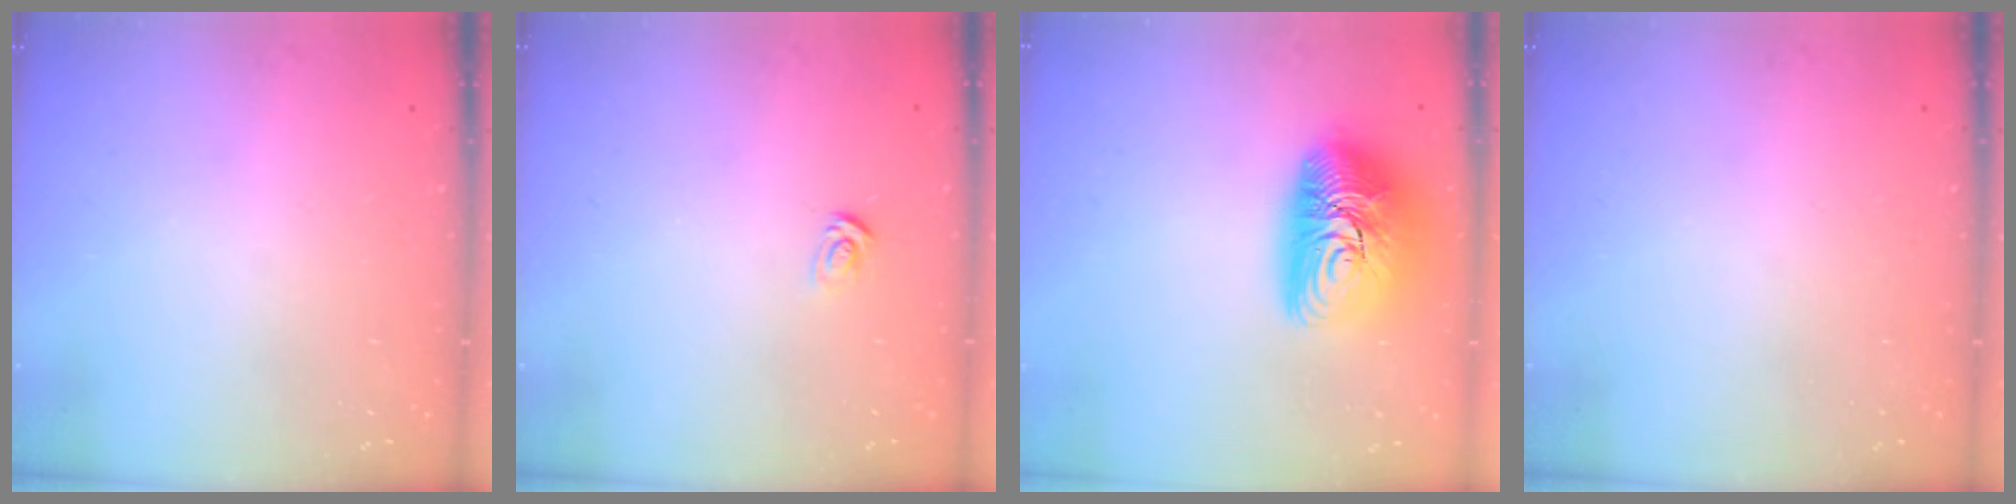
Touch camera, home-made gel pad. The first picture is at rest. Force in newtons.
{"total": 3.6, "press": 3.6, "slide": 0.2}
{"total": 14.9, "press": 14.9, "slide": 1.2}
{"total": 0.0}